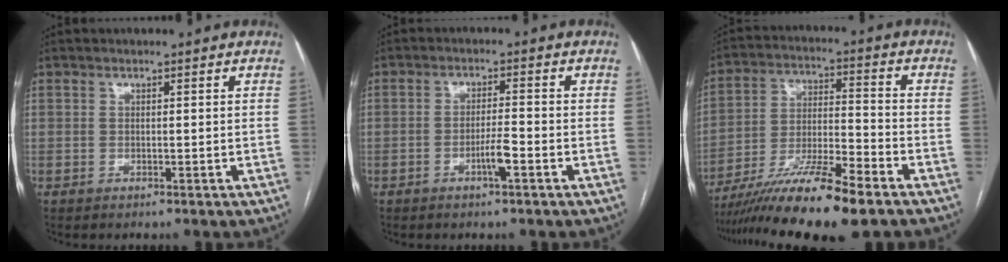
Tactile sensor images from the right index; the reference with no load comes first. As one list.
[{"total": 3.5, "force": [-1.7, 0.2, 3.1], "torque": [-0.055, -0.001, -0.030]}, {"total": 15.7, "force": [-11.5, 0.6, 10.7], "torque": [-0.198, -0.029, -0.204]}]